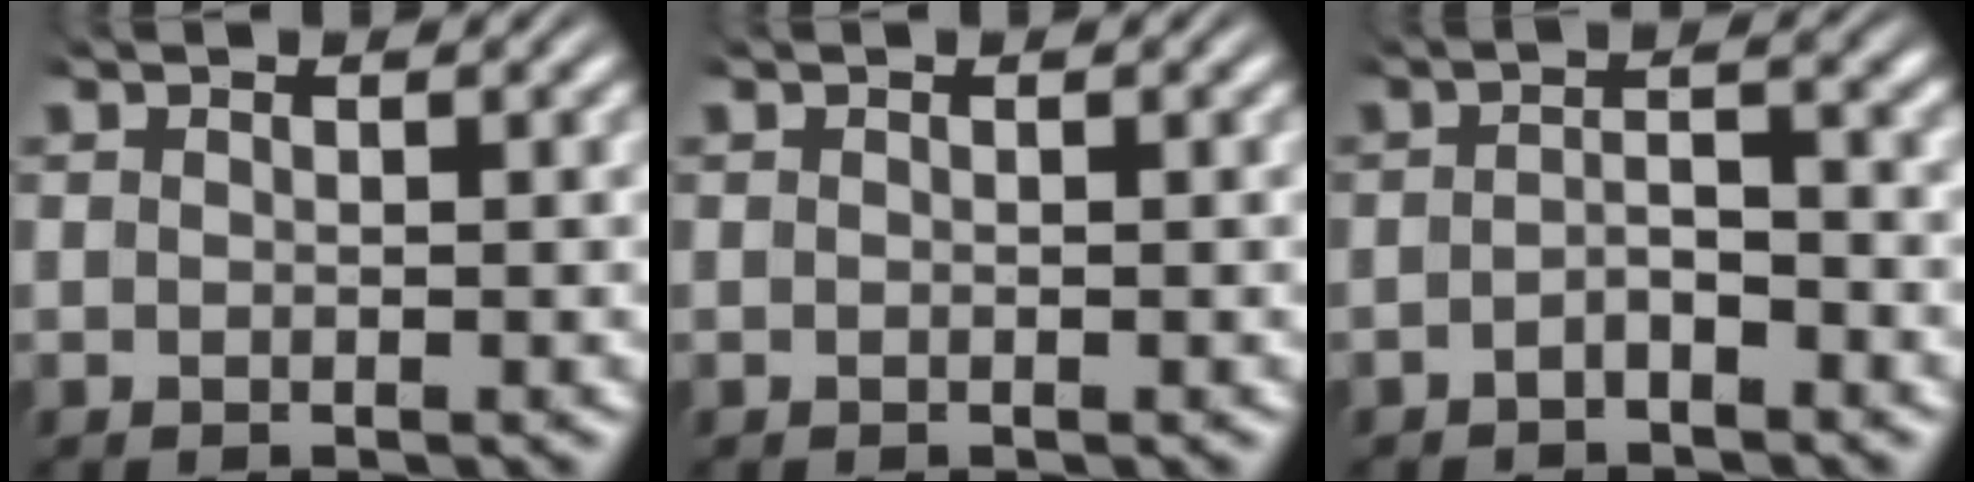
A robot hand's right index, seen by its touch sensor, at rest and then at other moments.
{"total": 0.0}
{"total": 2.4, "force": [-1.5, 0.6, 1.7], "torque": [-0.022, -0.003, -0.027]}